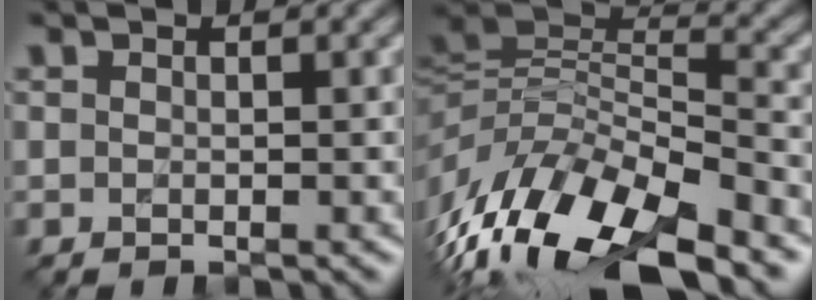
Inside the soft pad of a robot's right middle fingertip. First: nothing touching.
{"total": 13.1, "force": [-7.0, 5.2, 9.9], "torque": [-0.196, 0.005, -0.123]}